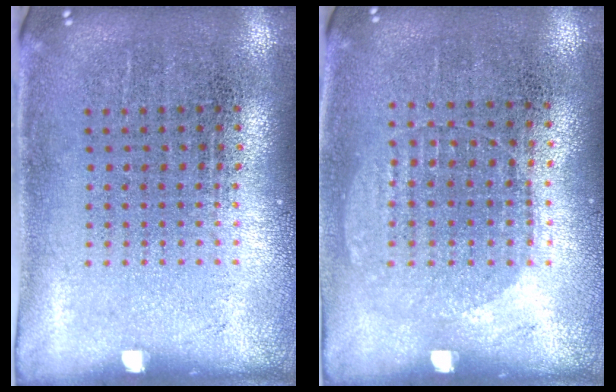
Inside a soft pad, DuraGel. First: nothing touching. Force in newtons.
{"total": 0.6, "press": 0.5, "slide": 0.3}